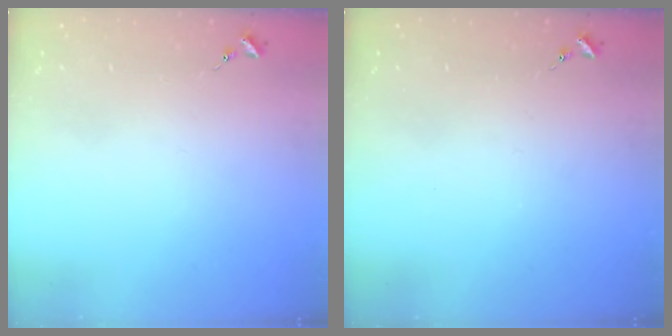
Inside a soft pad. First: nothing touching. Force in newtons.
{"total": 0.0}